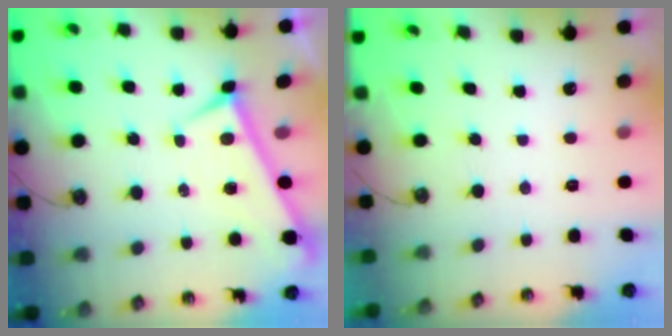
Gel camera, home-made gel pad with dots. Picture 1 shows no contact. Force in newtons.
{"total": 0.0}